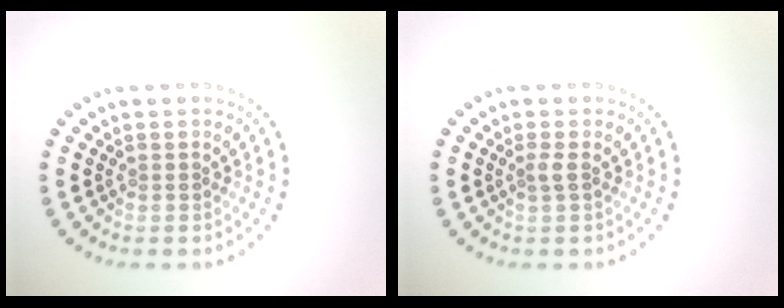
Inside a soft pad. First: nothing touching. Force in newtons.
{"total": 1.0, "press": 0.7, "slide": 0.7}